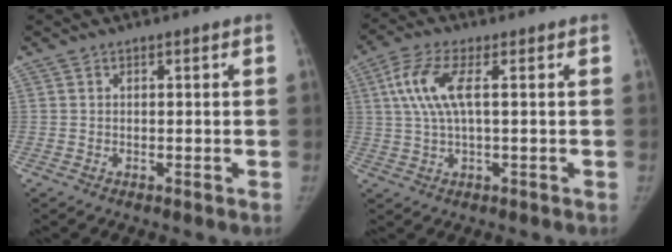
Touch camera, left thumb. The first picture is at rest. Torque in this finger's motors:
{"motor_torque": [0.16, 0.45, 0.87, -0.29, 0.33]}